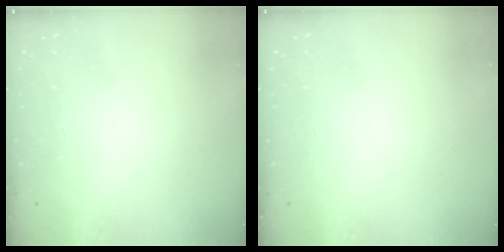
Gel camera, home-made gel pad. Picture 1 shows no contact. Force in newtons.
{"total": 0.0}